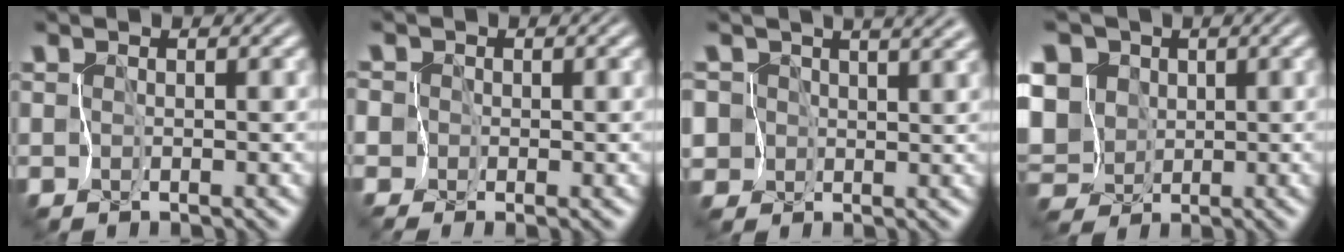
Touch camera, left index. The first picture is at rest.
{"total": 3.3, "force": [0.8, 3.0, 0.9], "torque": [-0.022, 0.029, -0.011]}
{"total": 7.4, "force": [3.7, 4.9, 4.2], "torque": [-0.088, 0.021, 0.033]}
{"total": 8.9, "force": [-0.4, 7.3, 5.1], "torque": [-0.088, 0.024, -0.041]}